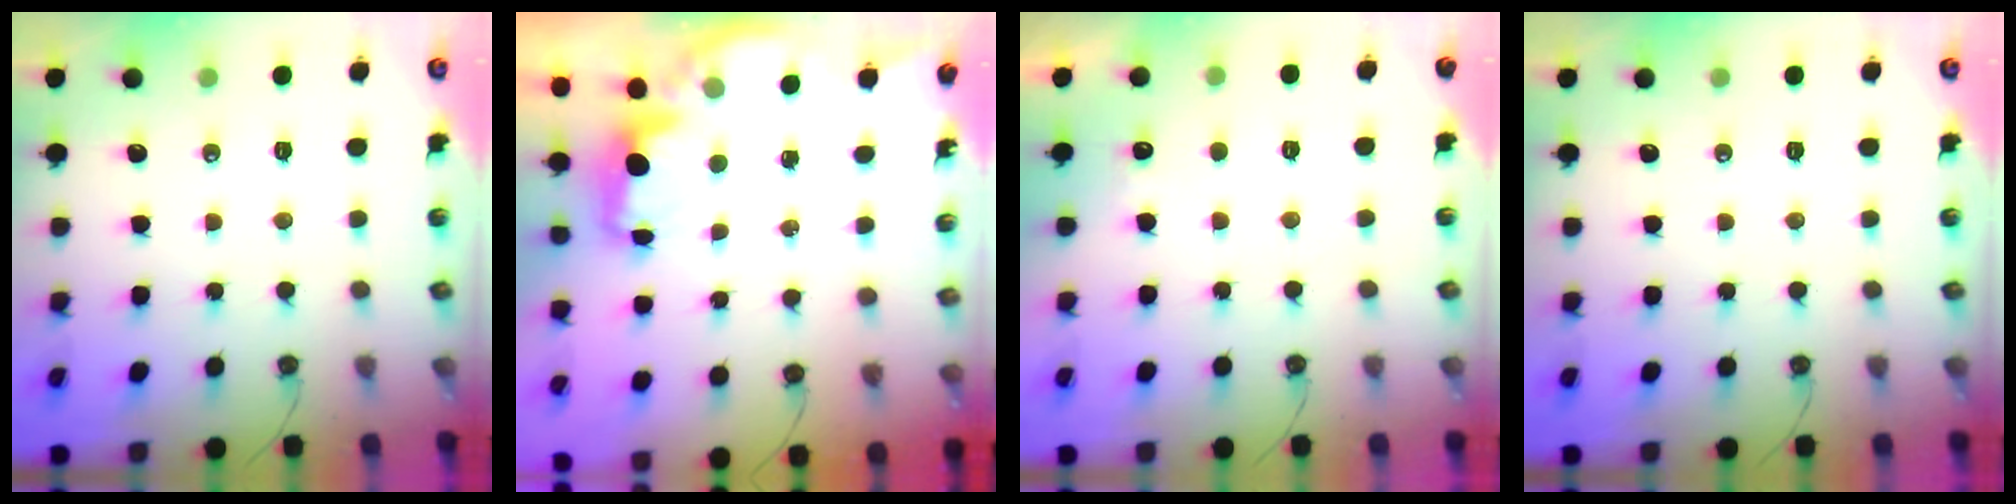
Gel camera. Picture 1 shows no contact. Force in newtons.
{"total": 2.3, "press": 2.1, "slide": 0.8}
{"total": 4.0, "press": 3.8, "slide": 1.2}
{"total": 0.0}